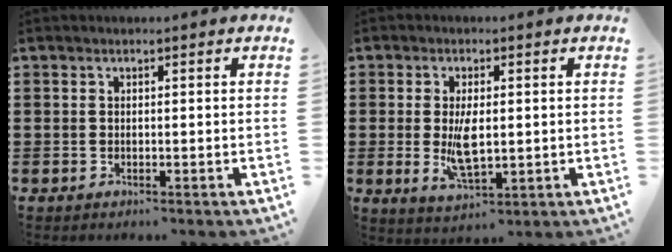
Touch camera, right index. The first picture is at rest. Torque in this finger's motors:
{"motor_torque": [1.80, 0.33, 0.72, 0.12]}